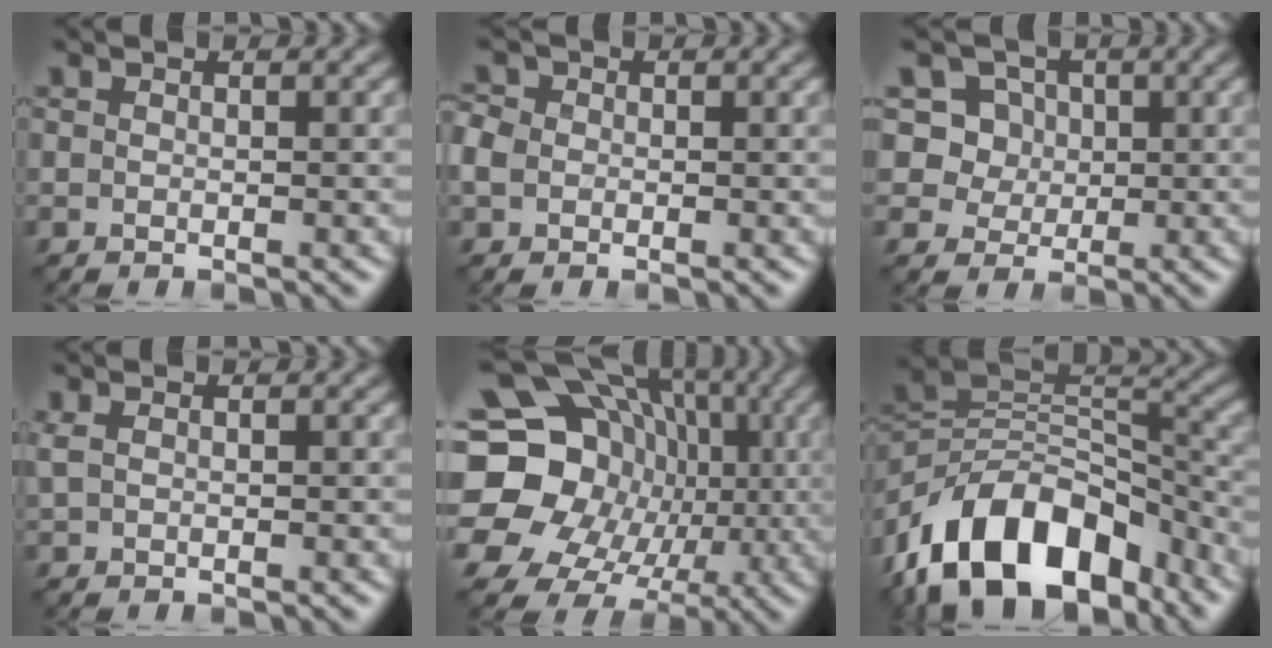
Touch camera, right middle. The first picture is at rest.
{"total": 1.9, "force": [0.0, 1.6, 0.9], "torque": [-0.018, 0.003, -0.008]}
{"total": 6.6, "force": [2.5, 5.6, 2.4], "torque": [-0.031, 0.010, 0.033]}
{"total": 1.1, "force": [0.3, 0.6, 0.8], "torque": [-0.023, 0.004, 0.008]}
{"total": 22.8, "force": [-1.2, 20.3, 10.3], "torque": [-0.211, 0.027, -0.052]}
{"total": 14.3, "force": [-9.1, 7.6, 8.0], "torque": [-0.133, 0.022, -0.177]}